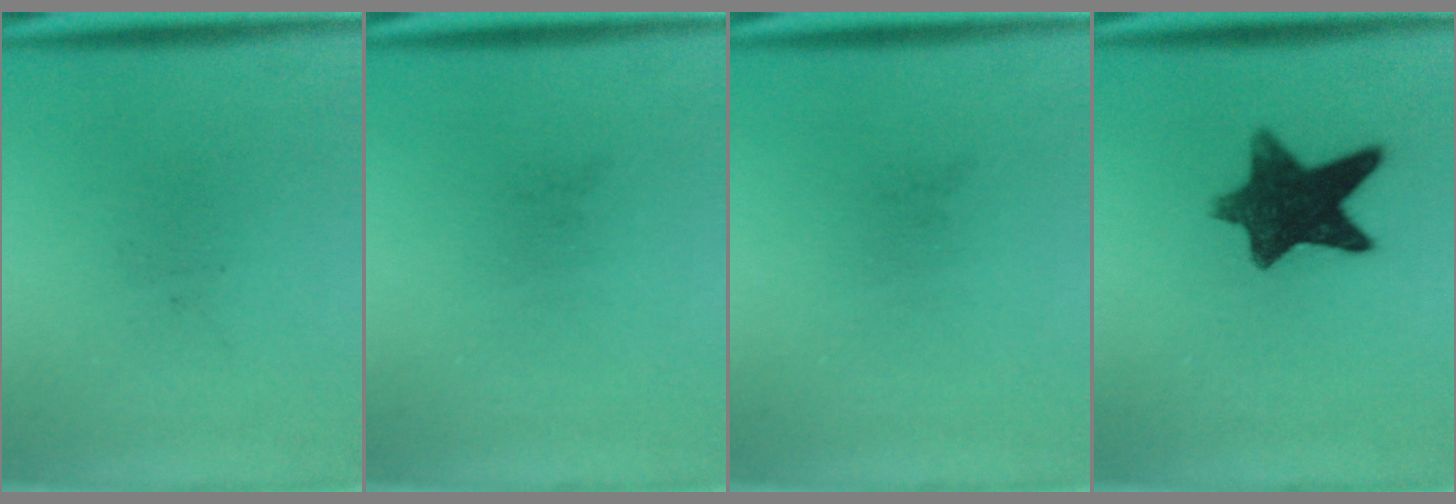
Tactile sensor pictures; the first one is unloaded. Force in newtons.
{"total": 0.0}
{"total": 0.0}
{"total": 10.9}